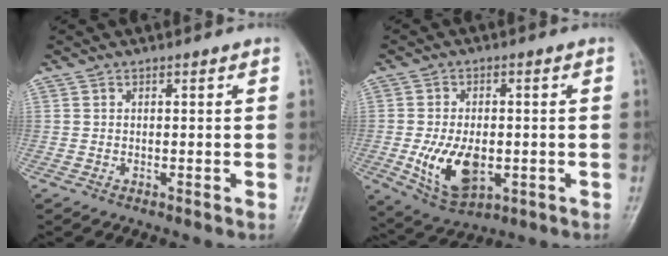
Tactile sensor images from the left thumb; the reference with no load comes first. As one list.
[{"total": 11.1, "force": [-2.1, 6.6, 8.7], "torque": [-0.148, -0.006, -0.023]}]